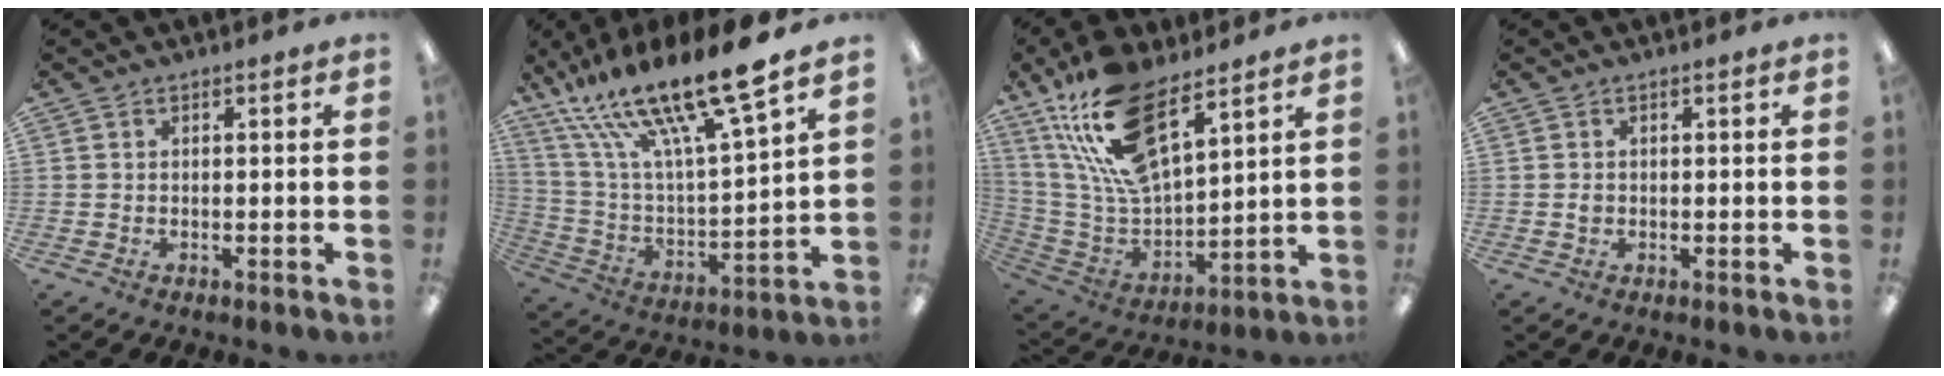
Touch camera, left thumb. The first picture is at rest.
{"total": 22.6, "force": [18.0, 3.1, 13.3], "torque": [-0.244, -0.124, 0.296]}
{"total": 20.6, "force": [13.6, 8.2, 13.1], "torque": [-0.271, -0.073, 0.244]}
{"total": 0.9, "force": [0.0, 0.6, 0.6], "torque": [-0.013, 0.003, -0.002]}